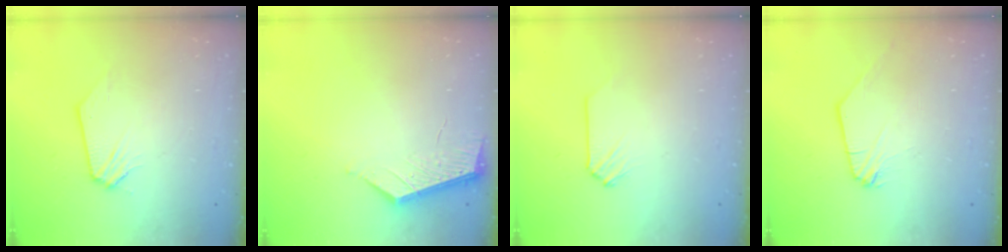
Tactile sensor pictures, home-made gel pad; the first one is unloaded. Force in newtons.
{"total": 4.0, "press": 4.0, "slide": 0.3}
{"total": 0.0}
{"total": 0.0}